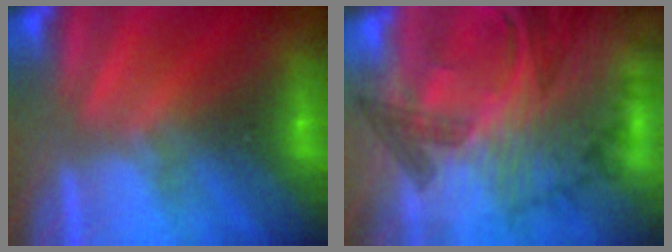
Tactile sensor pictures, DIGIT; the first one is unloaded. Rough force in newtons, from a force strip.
{"total": 8.5}